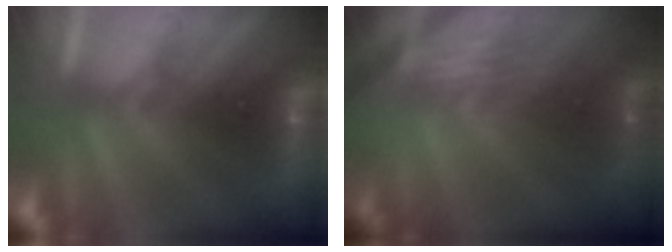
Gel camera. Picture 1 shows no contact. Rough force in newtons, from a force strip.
{"total": 2.2}